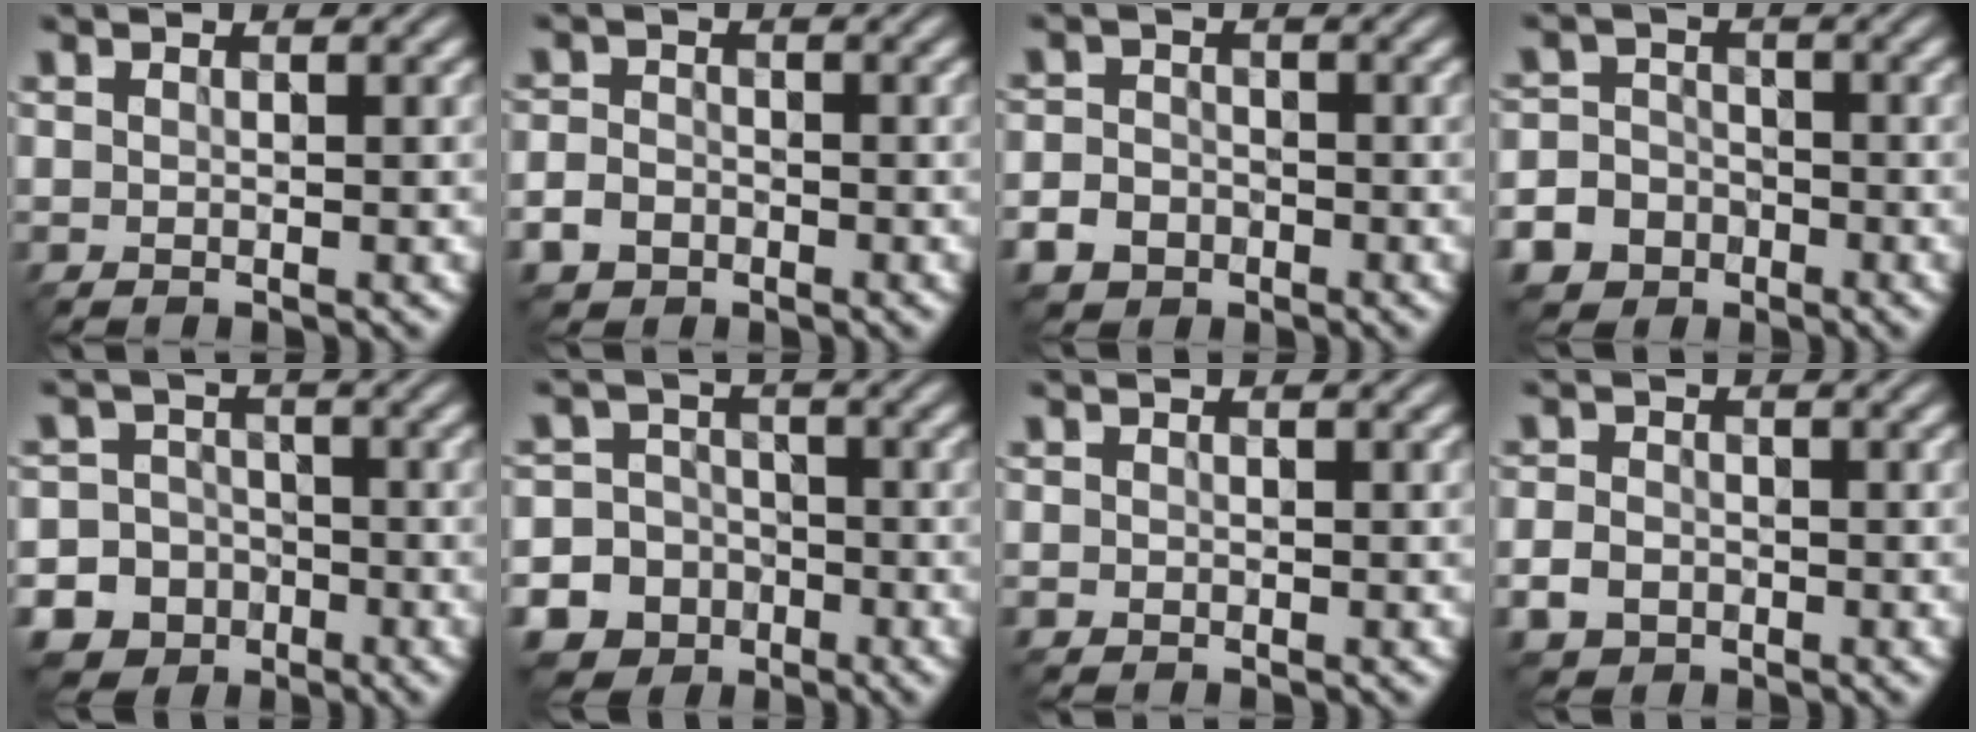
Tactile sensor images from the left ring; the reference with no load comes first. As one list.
[{"total": 3.0, "force": [-1.7, 2.3, 1.2], "torque": [-0.015, -0.007, -0.037]}, {"total": 5.0, "force": [-2.8, 3.8, 1.4], "torque": [-0.011, -0.014, -0.062]}, {"total": 8.0, "force": [-4.6, 6.4, 1.6], "torque": [-0.036, -0.027, -0.100]}, {"total": 9.7, "force": [-5.2, 8.0, 1.3], "torque": [-0.023, -0.033, -0.107]}, {"total": 10.8, "force": [-5.6, 9.1, 1.4], "torque": [-0.034, -0.035, -0.112]}, {"total": 0.5, "force": [-0.4, 0.4, 0.0], "torque": [0.002, -0.006, -0.008]}, {"total": 2.7, "force": [-1.2, 2.1, 1.2], "torque": [-0.025, -0.004, -0.026]}]